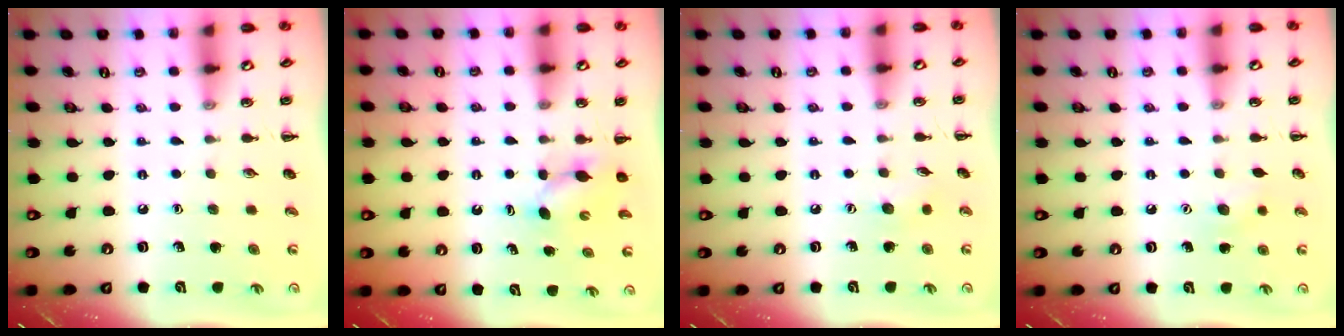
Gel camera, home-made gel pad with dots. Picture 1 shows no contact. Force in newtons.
{"total": 3.5, "press": 3.4, "slide": 0.9}
{"total": 4.7, "press": 4.6, "slide": 1.0}
{"total": 6.3, "press": 6.0, "slide": 1.9}